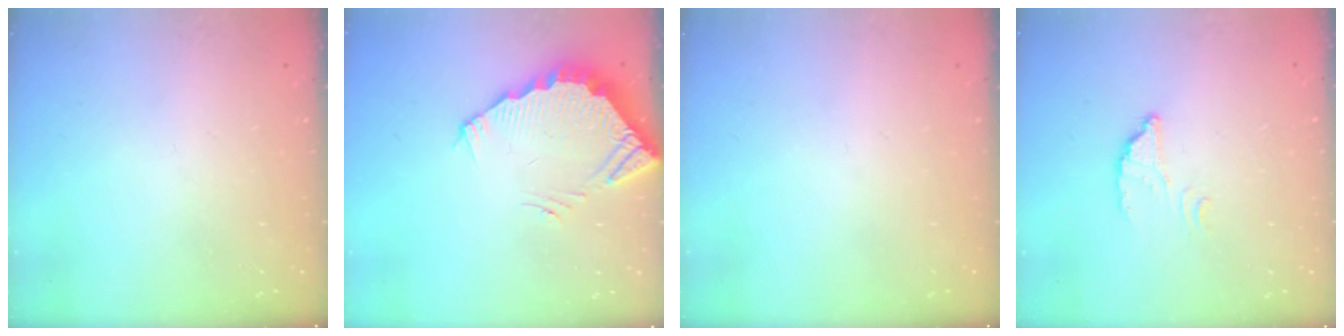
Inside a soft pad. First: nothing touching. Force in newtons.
{"total": 3.7, "press": 3.7, "slide": 0.3}
{"total": 0.0}
{"total": 2.7, "press": 2.7, "slide": 0.4}